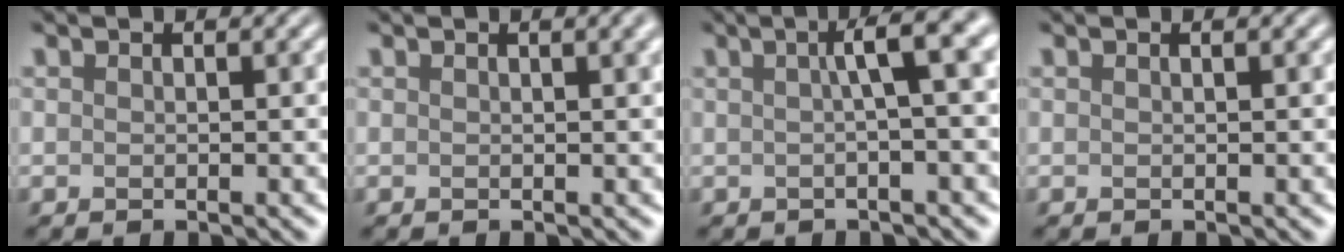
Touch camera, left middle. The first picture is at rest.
{"total": 2.6, "force": [1.1, 1.0, 2.1], "torque": [-0.015, 0.001, 0.005]}
{"total": 4.7, "force": [0.8, 0.9, 4.5], "torque": [-0.058, 0.013, 0.006]}
{"total": 0.7, "force": [0.3, 0.2, 0.5], "torque": [-0.006, -0.003, -0.004]}